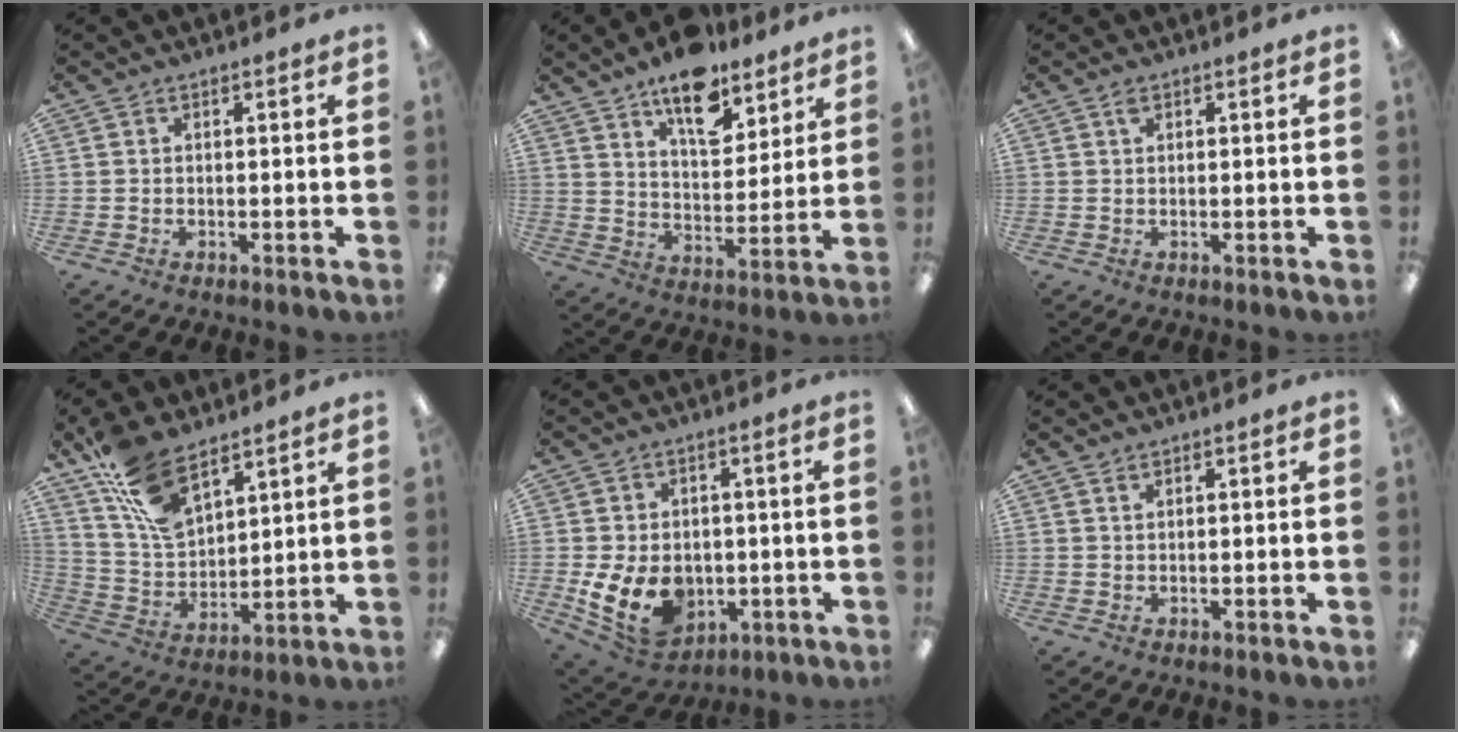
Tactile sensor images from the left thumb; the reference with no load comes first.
{"total": 14.1, "force": [10.4, 6.4, 7.0], "torque": [-0.095, -0.062, 0.183]}
{"total": 1.2, "force": [0.7, 0.6, 0.8], "torque": [-0.019, 0.003, 0.013]}
{"total": 14.2, "force": [9.9, 6.6, 7.7], "torque": [-0.161, -0.041, 0.189]}
{"total": 12.2, "force": [-2.6, 8.8, 8.0], "torque": [-0.166, 0.003, -0.042]}
{"total": 0.9, "force": [0.7, 0.3, 0.5], "torque": [-0.012, 0.001, 0.013]}